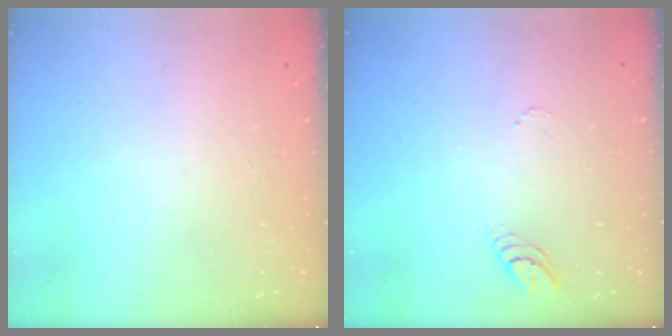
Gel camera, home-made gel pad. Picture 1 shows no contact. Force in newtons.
{"total": 3.8, "press": 3.8, "slide": 0.3}